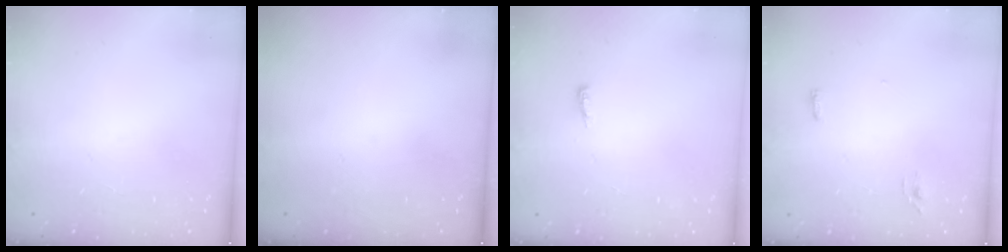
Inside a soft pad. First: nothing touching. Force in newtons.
{"total": 0.0}
{"total": 4.6, "press": 4.5, "slide": 0.9}
{"total": 3.6, "press": 3.2, "slide": 1.6}